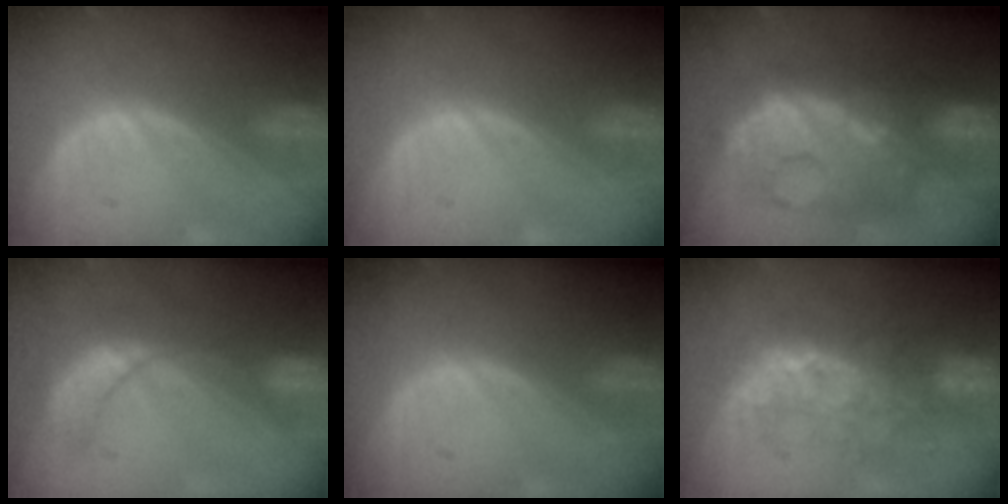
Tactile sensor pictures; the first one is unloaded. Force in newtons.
{"total": 0.0}
{"total": 12.4, "press": 12.3, "slide": 1.2}
{"total": 9.1, "press": 7.8, "slide": 4.7}
{"total": 0.0}
{"total": 8.2, "press": 8.0, "slide": 1.9}